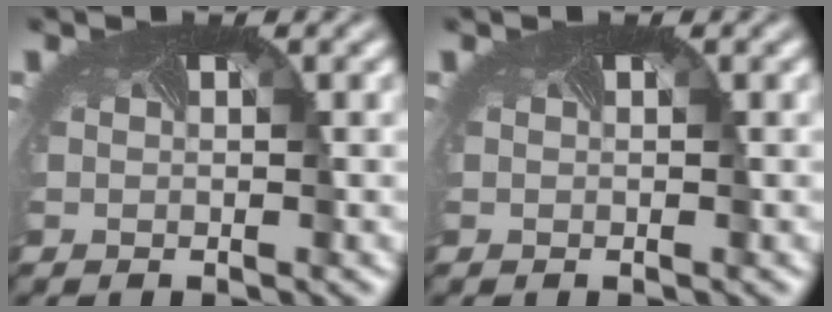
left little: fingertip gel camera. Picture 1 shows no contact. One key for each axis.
{"total": 0.0}